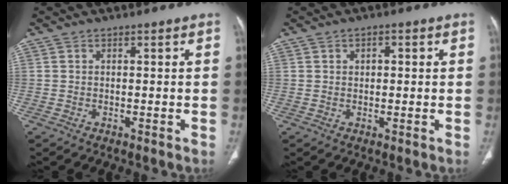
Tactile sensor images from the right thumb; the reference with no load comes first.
{"total": 1.7, "force": [0.5, 1.2, 1.2], "torque": [-0.011, 0.001, 0.005]}